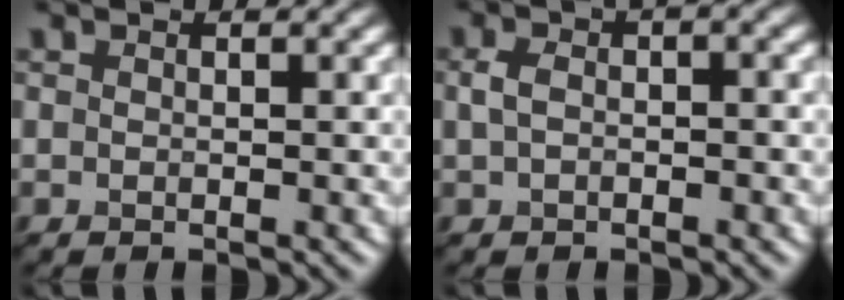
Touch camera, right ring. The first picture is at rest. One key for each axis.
{"total": 1.3, "fx": -0.3, "fy": 0.2, "fz": 1.2, "tx": -0.041, "ty": 0.010, "tz": 0.016}